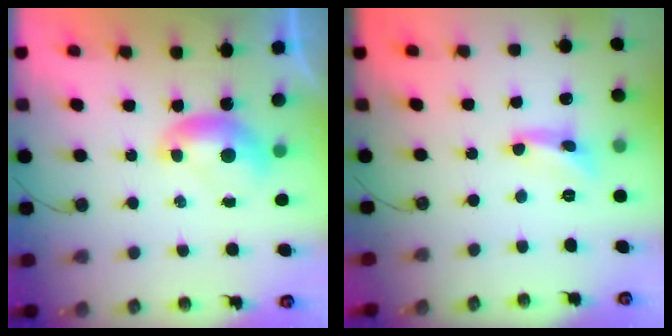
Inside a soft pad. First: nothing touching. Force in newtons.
{"total": 2.5, "press": 2.5, "slide": 0.2}